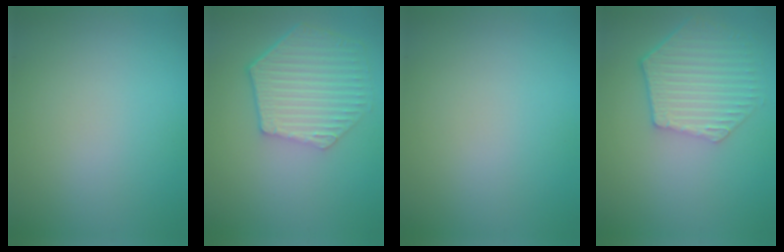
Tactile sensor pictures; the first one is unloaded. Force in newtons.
{"total": 6.6, "press": 5.0, "slide": 4.3}
{"total": 0.0}
{"total": 5.7, "press": 4.5, "slide": 3.5}